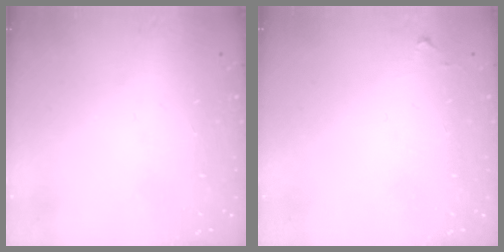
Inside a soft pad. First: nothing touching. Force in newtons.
{"total": 5.0, "press": 5.0, "slide": 0.7}